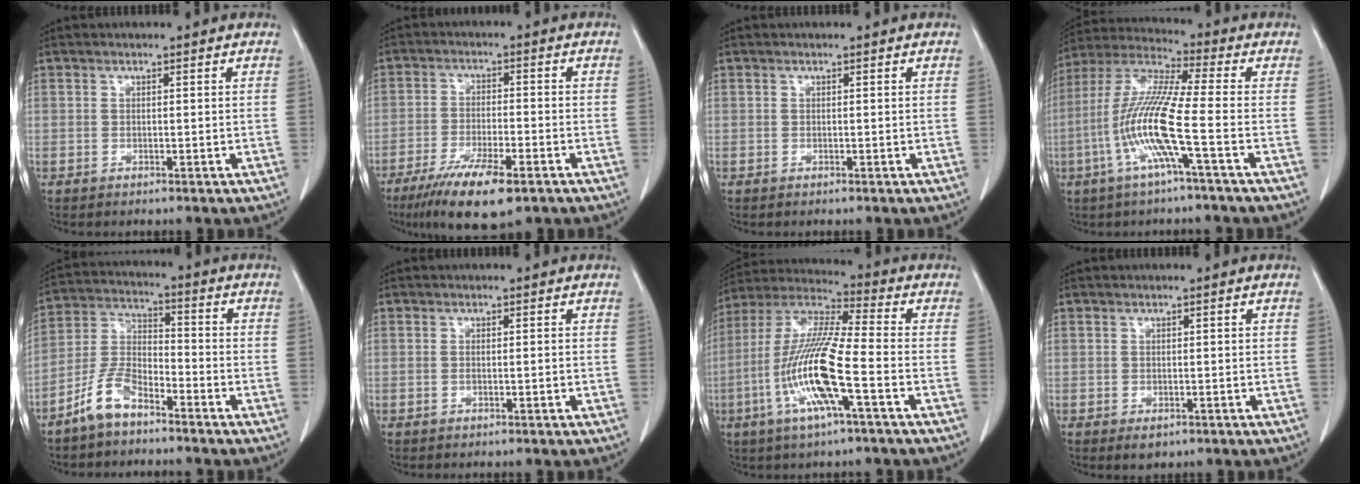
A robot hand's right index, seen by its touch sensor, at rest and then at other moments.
{"total": 10.8, "force": [-6.9, 2.1, 8.0], "torque": [-0.139, -0.022, -0.112]}
{"total": 0.0}
{"total": 12.3, "force": [-3.7, -0.5, 11.7], "torque": [-0.251, -0.002, -0.083]}
{"total": 8.0, "force": [-5.8, 3.1, 4.5], "torque": [-0.106, 0.004, -0.121]}
{"total": 0.8, "force": [-0.2, 0.2, 0.8], "torque": [-0.016, 0.000, 0.000]}
{"total": 15.0, "force": [-4.5, 1.0, 14.3], "torque": [-0.301, -0.007, -0.092]}
{"total": 2.1, "force": [-1.1, 1.3, 1.1], "torque": [-0.010, -0.001, -0.007]}